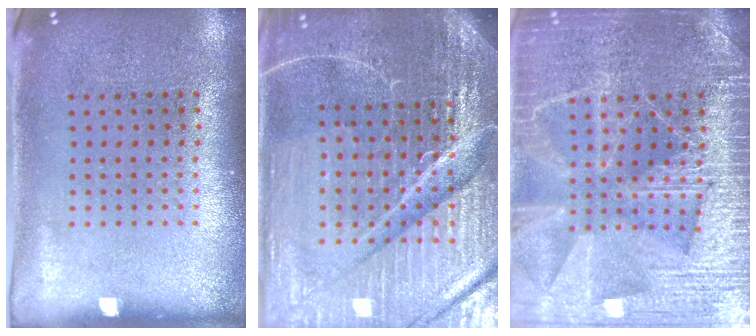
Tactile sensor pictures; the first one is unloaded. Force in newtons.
{"total": 6.5, "press": 5.8, "slide": 3.0}
{"total": 6.6, "press": 6.5, "slide": 0.9}